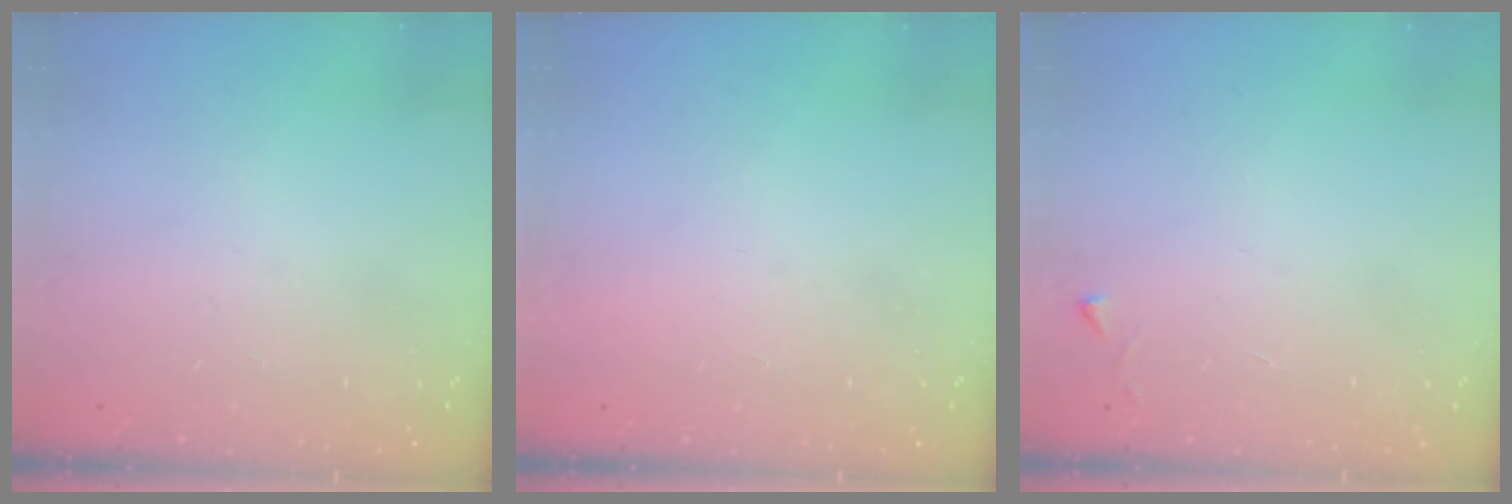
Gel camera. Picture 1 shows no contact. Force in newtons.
{"total": 1.5, "press": 1.5, "slide": 0.1}
{"total": 2.3, "press": 2.3, "slide": 0.4}